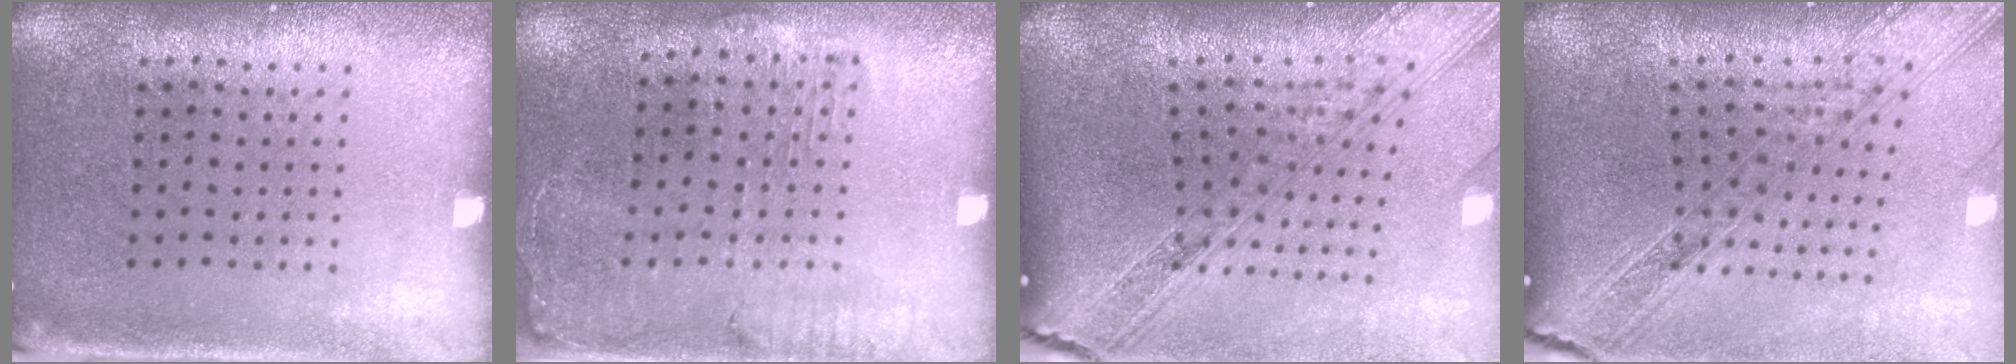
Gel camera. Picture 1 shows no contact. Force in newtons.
{"total": 1.4, "press": 1.4, "slide": 0.3}
{"total": 4.0, "press": 3.0, "slide": 2.8}
{"total": 2.6, "press": 2.2, "slide": 1.5}